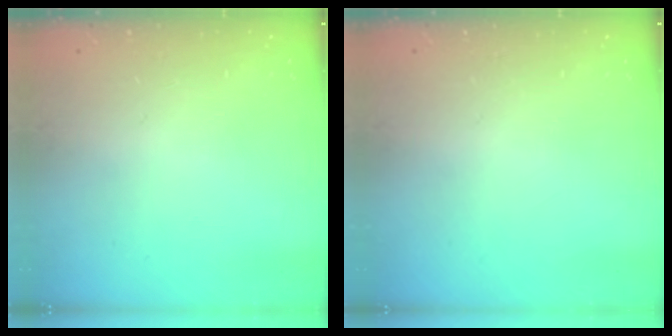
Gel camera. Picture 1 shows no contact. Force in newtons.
{"total": 0.0}